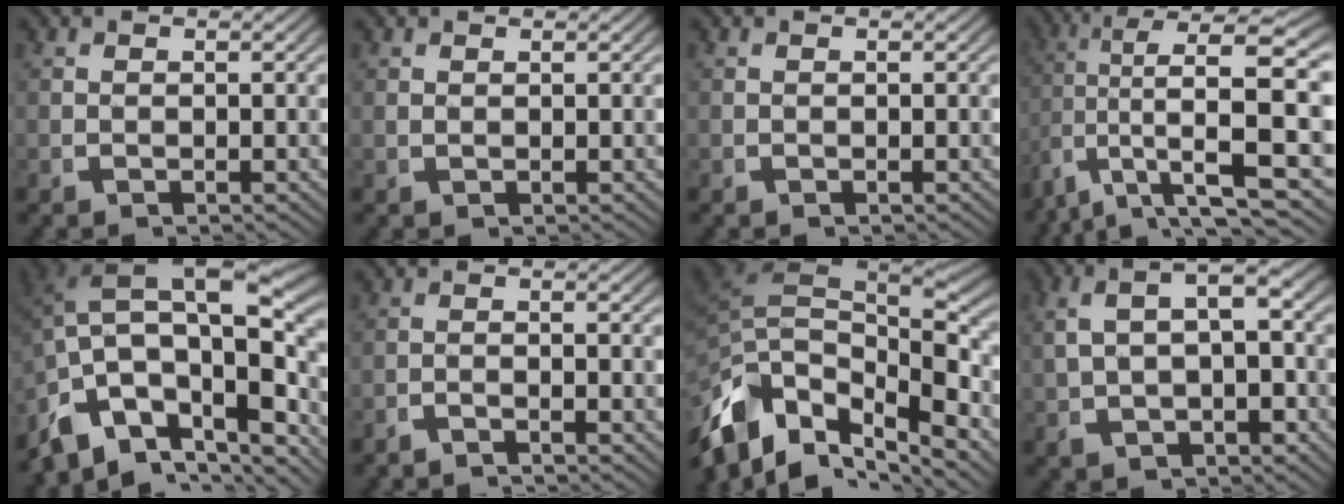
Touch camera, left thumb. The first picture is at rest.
{"total": 0.5, "force": [0.5, -0.1, 0.0], "torque": [-0.006, -0.004, 0.015]}
{"total": 0.0}
{"total": 10.9, "force": [1.5, 5.3, 9.4], "torque": [-0.160, -0.012, 0.039]}
{"total": 17.8, "force": [-1.2, 12.0, 13.1], "torque": [-0.262, -0.045, -0.006]}
{"total": 1.8, "force": [-1.7, 0.2, 0.5], "torque": [-0.006, 0.002, -0.036]}
{"total": 15.9, "force": [-2.2, 10.1, 12.2], "torque": [-0.241, -0.040, -0.016]}
{"total": 6.7, "force": [0.9, 4.1, 5.3], "torque": [-0.082, 0.016, 0.014]}